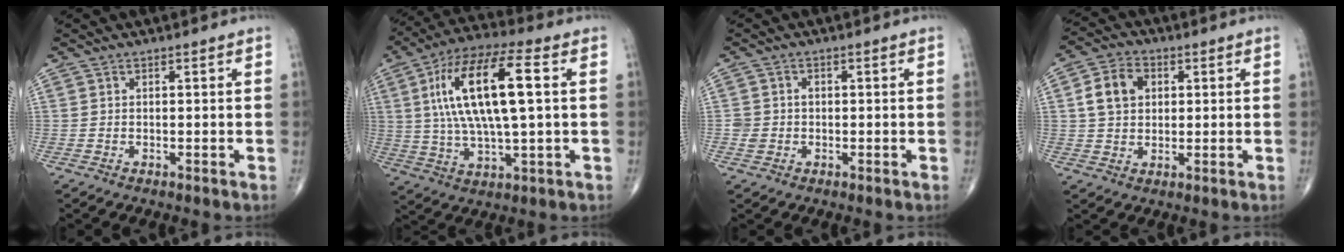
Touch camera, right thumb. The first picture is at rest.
{"total": 19.0, "force": [3.5, 5.8, 17.8], "torque": [-0.347, 0.017, 0.061]}
{"total": 2.6, "force": [-0.3, 2.4, 1.0], "torque": [-0.010, 0.009, -0.004]}
{"total": 7.9, "force": [1.7, 6.0, 4.7], "torque": [-0.071, 0.009, 0.026]}